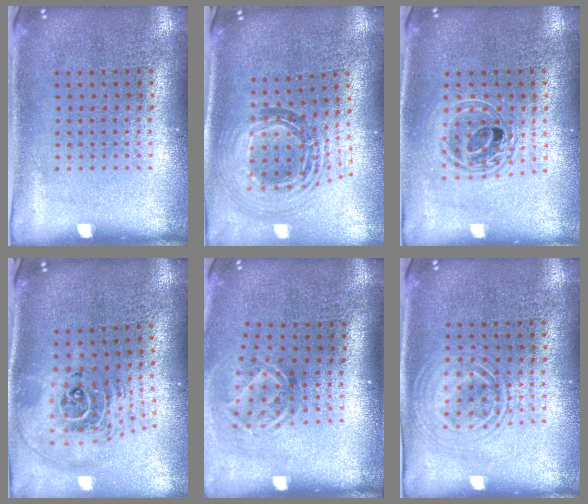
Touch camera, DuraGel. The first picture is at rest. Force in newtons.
{"total": 1.3, "press": 1.2, "slide": 0.6}
{"total": 1.7, "press": 1.4, "slide": 0.9}
{"total": 2.5, "press": 1.7, "slide": 1.8}
{"total": 1.8, "press": 1.3, "slide": 1.3}
{"total": 1.4, "press": 1.3, "slide": 0.2}